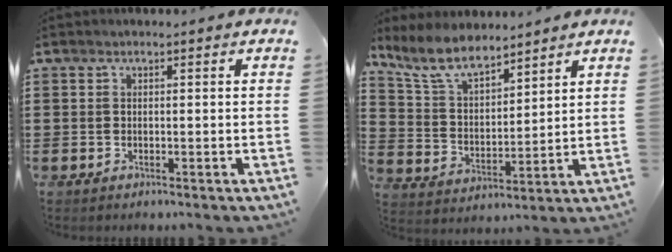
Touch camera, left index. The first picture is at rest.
{"total": 8.1, "force": [7.1, 2.3, 3.3], "torque": [-0.093, -0.020, 0.130]}